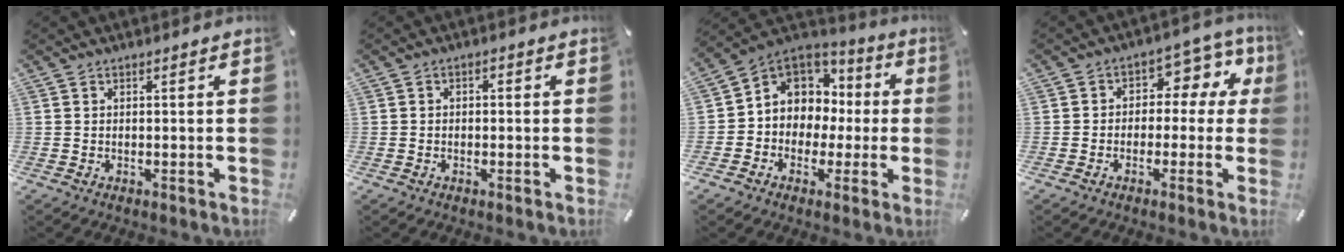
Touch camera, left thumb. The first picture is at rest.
{"total": 1.1, "force": [-0.6, 0.8, 0.5], "torque": [-0.009, 0.004, -0.014]}
{"total": 8.6, "force": [0.9, 8.5, 1.1], "torque": [-0.039, -0.016, 0.026]}
{"total": 8.2, "force": [1.0, 6.3, 5.1], "torque": [-0.064, -0.002, 0.014]}